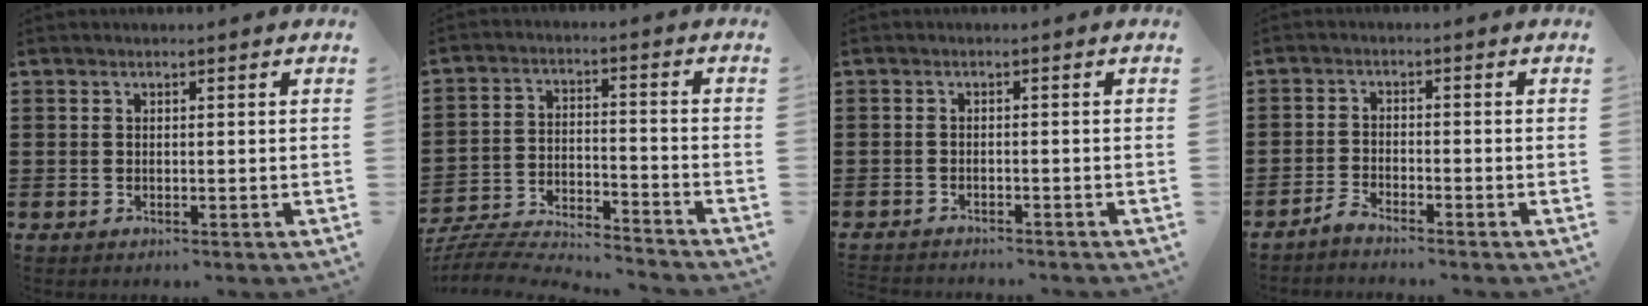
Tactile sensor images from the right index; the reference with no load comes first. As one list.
[{"total": 6.2, "force": [-6.1, 0.1, 1.1], "torque": [-0.036, -0.004, -0.127]}, {"total": 1.3, "force": [-1.3, 0.0, 0.0], "torque": [-0.003, 0.001, -0.029]}, {"total": 2.2, "force": [-2.2, -0.1, 0.3], "torque": [-0.017, 0.001, -0.046]}]